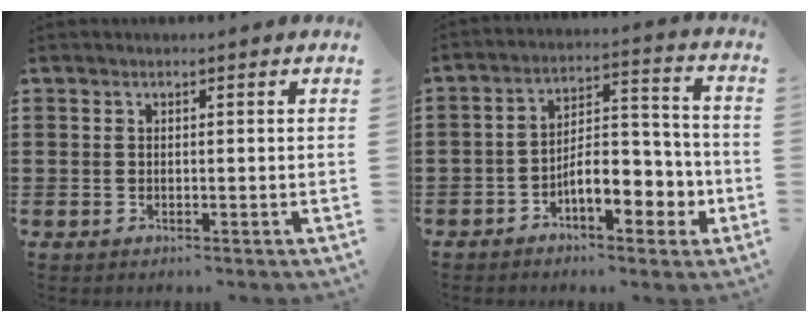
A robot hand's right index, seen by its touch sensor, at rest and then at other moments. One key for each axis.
{"total": 8.4, "fx": -3.6, "fy": 3.8, "fz": 6.6, "tx": -0.094, "ty": 0.005, "tz": -0.065}